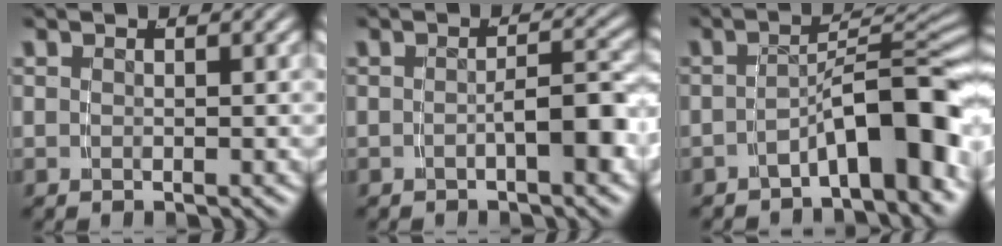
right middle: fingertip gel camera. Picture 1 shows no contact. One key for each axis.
{"total": 3.2, "fx": -1.6, "fy": 0.5, "fz": 2.7, "tx": -0.028, "ty": 0.003, "tz": -0.023}
{"total": 8.1, "fx": -4.6, "fy": 2.2, "fz": 6.3, "tx": -0.075, "ty": 0.006, "tz": -0.069}